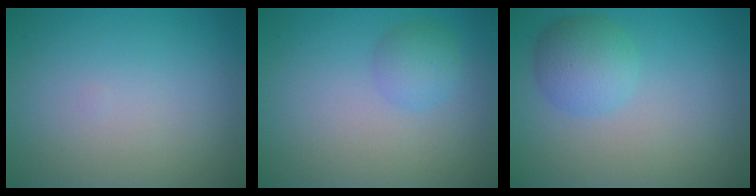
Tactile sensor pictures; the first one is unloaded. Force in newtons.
{"total": 1.9, "press": 1.9, "slide": 0.1}
{"total": 3.3, "press": 3.3, "slide": 0.2}